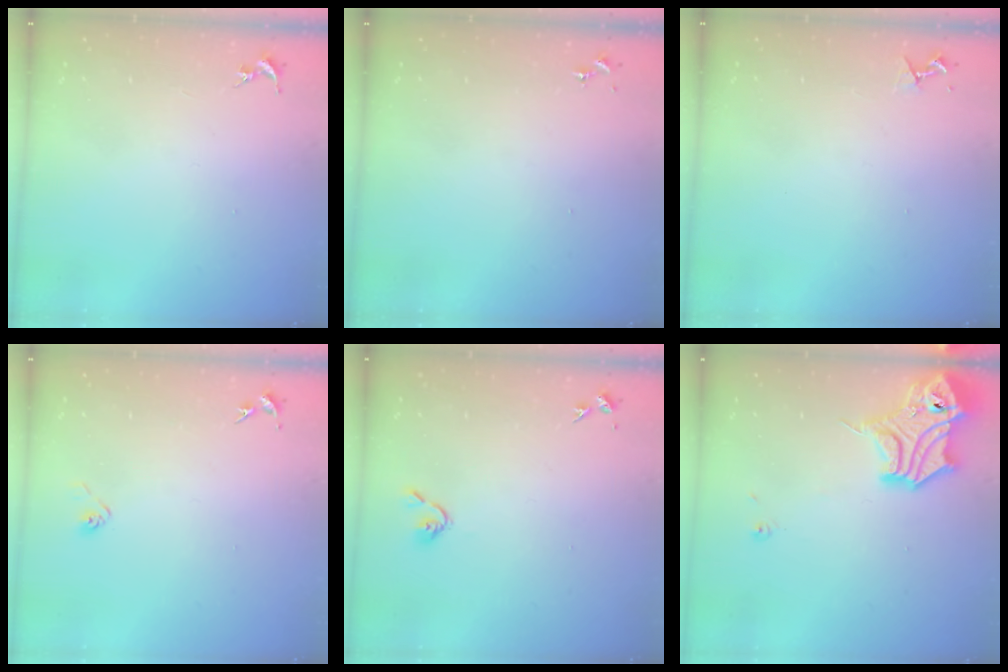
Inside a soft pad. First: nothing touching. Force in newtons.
{"total": 0.0}
{"total": 3.8, "press": 3.7, "slide": 0.6}
{"total": 2.9, "press": 2.8, "slide": 0.8}
{"total": 3.7, "press": 3.6, "slide": 0.6}
{"total": 15.5, "press": 15.4, "slide": 1.8}